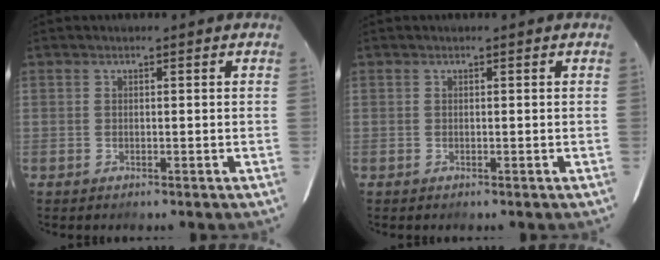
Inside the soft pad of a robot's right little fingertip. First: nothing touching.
{"total": 0.0}